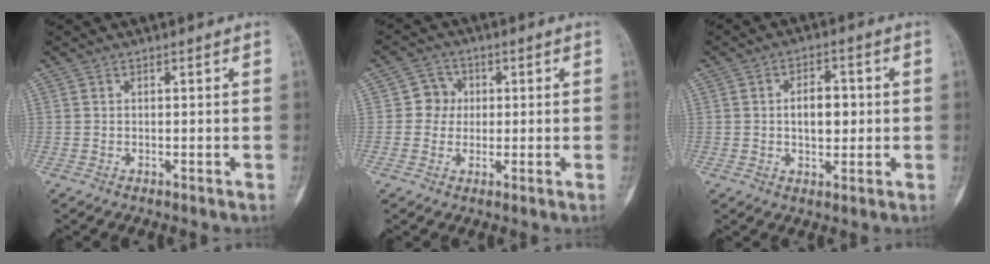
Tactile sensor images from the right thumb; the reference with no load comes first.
{"total": 4.3, "force": [0.3, 4.1, 1.2], "torque": [0.011, 0.009, -0.001]}
{"total": 6.5, "force": [0.2, 3.9, 5.2], "torque": [-0.061, 0.008, 0.003]}